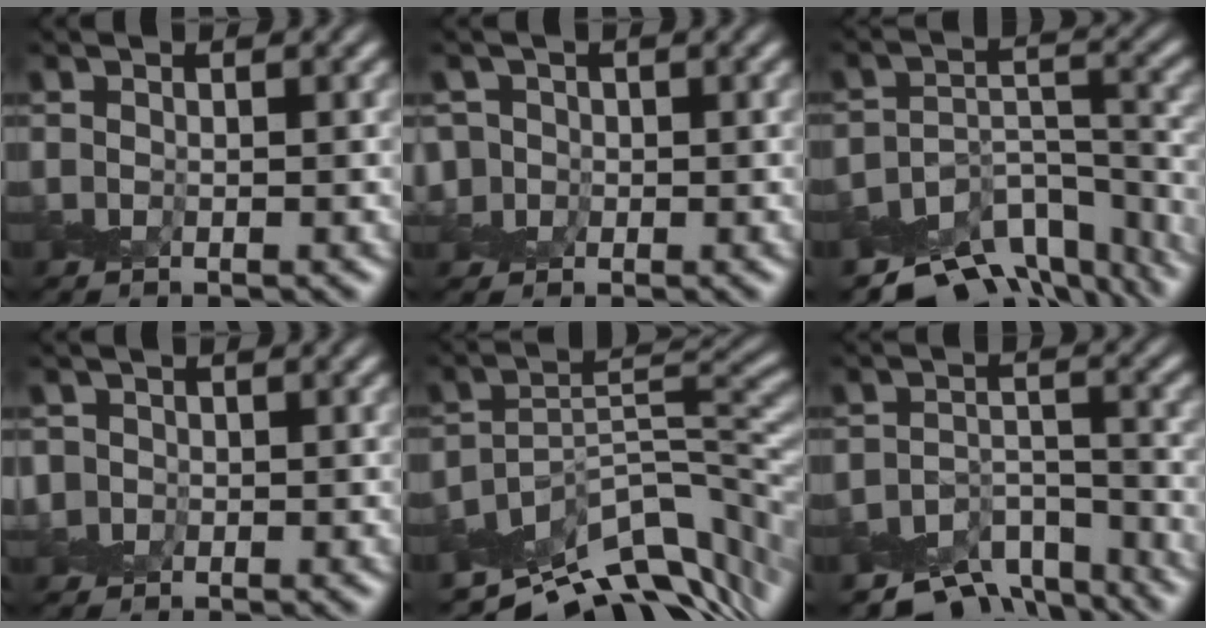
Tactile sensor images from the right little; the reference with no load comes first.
{"total": 3.4, "force": [0.0, 3.3, 0.8], "torque": [-0.001, 0.023, -0.024]}
{"total": 10.2, "force": [-8.4, 4.6, 3.5], "torque": [-0.048, -0.010, -0.122]}
{"total": 2.1, "force": [0.2, 2.1, 0.0], "torque": [0.015, 0.013, -0.010]}
{"total": 10.9, "force": [-6.9, 4.8, 6.9], "torque": [-0.107, 0.005, -0.117]}
{"total": 6.2, "force": [-5.3, 2.5, 1.8], "torque": [-0.018, -0.013, -0.084]}